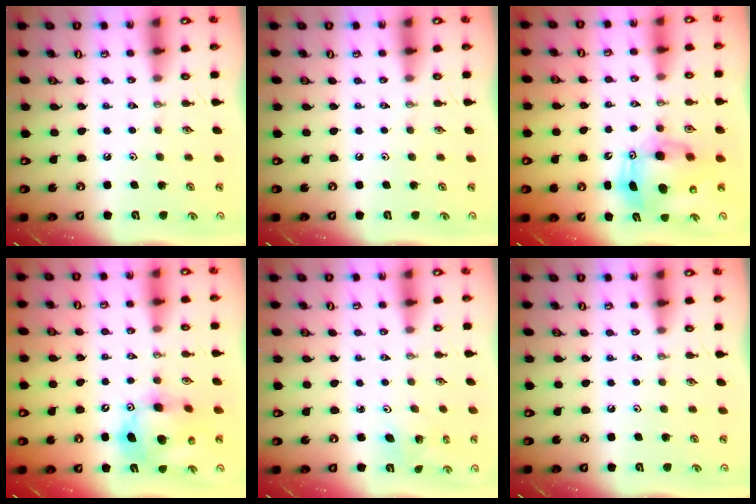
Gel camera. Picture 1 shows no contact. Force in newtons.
{"total": 0.0}
{"total": 11.5, "press": 11.2, "slide": 2.5}
{"total": 14.2, "press": 14.0, "slide": 2.4}
{"total": 2.7, "press": 2.7, "slide": 0.3}
{"total": 0.0}